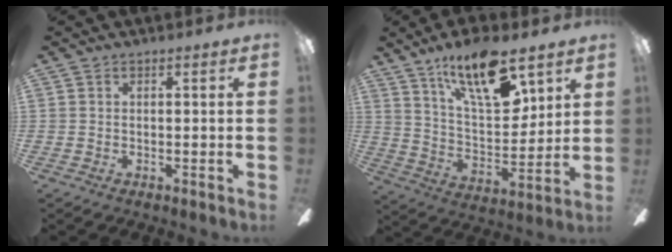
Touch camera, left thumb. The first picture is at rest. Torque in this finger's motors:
{"motor_torque": [0.26, 0.37, 1.48, -1.29, 0.09]}